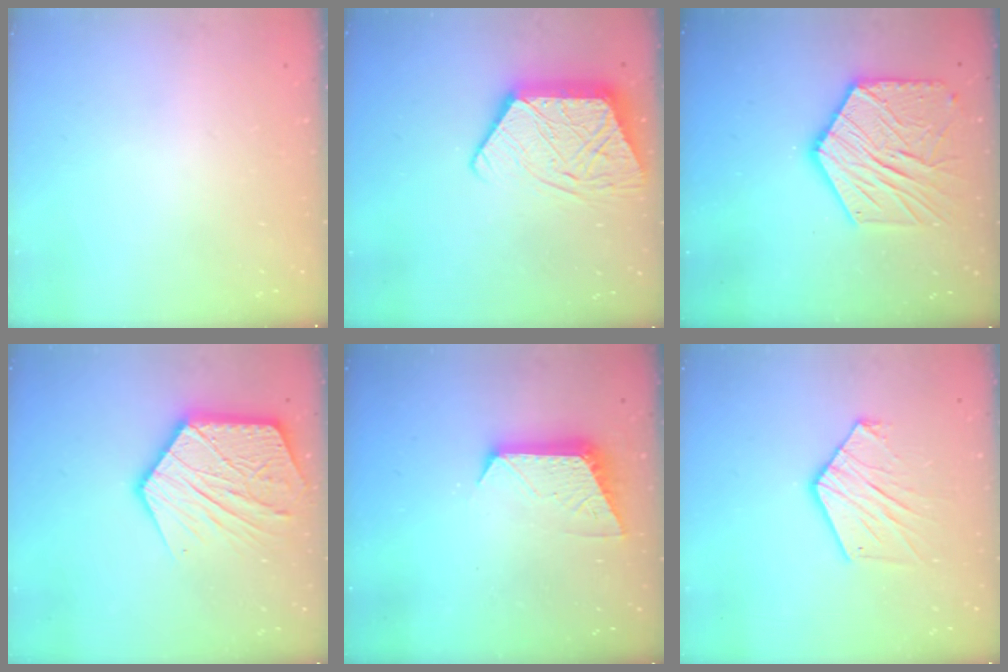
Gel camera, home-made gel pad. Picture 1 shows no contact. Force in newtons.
{"total": 14.4, "press": 14.3, "slide": 1.2}
{"total": 18.2, "press": 18.1, "slide": 1.6}
{"total": 20.0, "press": 19.9, "slide": 1.8}
{"total": 9.5, "press": 9.5, "slide": 0.1}
{"total": 11.3, "press": 11.2, "slide": 0.6}